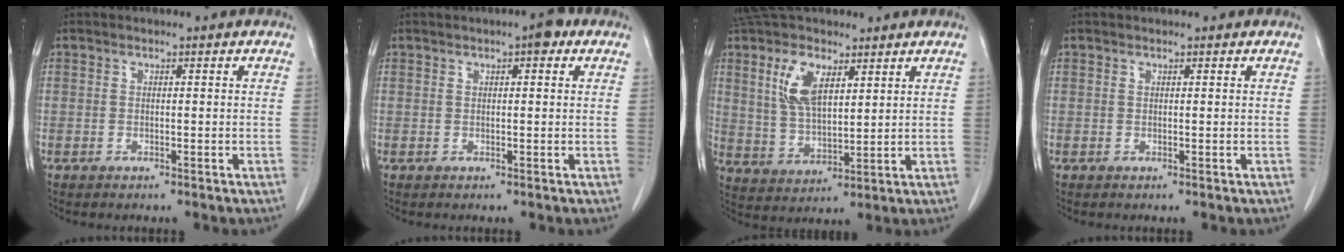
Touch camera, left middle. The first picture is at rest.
{"total": 2.6, "force": [1.4, 0.6, 2.1], "torque": [-0.033, 0.008, 0.015]}
{"total": 10.5, "force": [5.4, 4.7, 7.7], "torque": [-0.168, 0.015, 0.106]}
{"total": 0.6, "force": [0.6, 0.1, 0.2], "torque": [-0.010, 0.004, 0.008]}